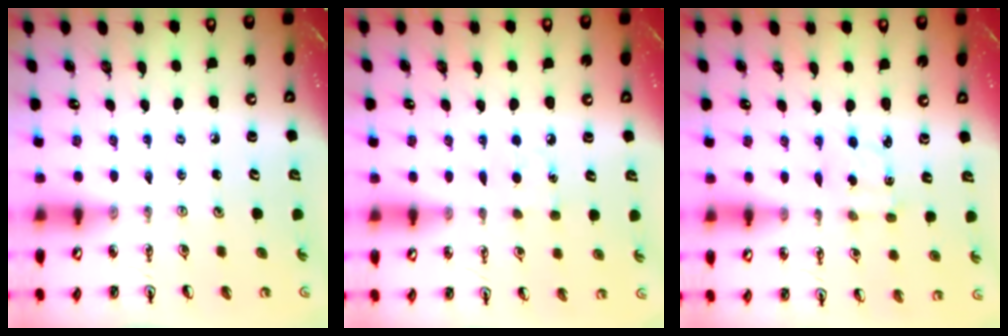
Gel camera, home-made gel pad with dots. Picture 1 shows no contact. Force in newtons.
{"total": 5.1, "press": 5.1, "slide": 0.5}
{"total": 2.4, "press": 2.4, "slide": 0.6}